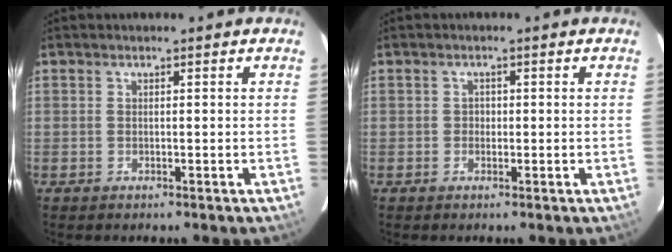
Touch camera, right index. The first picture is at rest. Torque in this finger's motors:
{"motor_torque": [0.20, 0.15, 0.06, 0.01]}